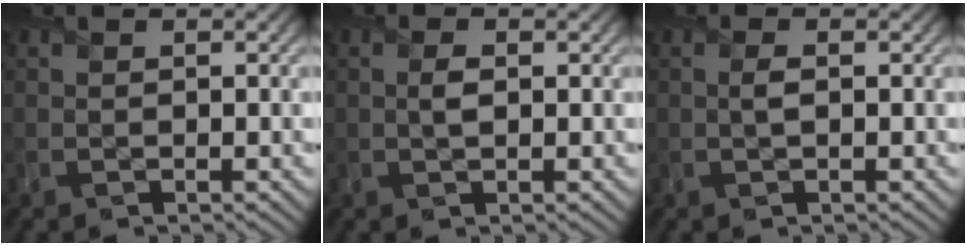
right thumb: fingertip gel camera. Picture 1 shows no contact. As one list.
[{"total": 1.4, "force": [0.1, 0.7, 1.2], "torque": [-0.026, 0.000, 0.002]}, {"total": 1.1, "force": [0.0, 0.4, 1.1], "torque": [-0.022, 0.001, 0.000]}]